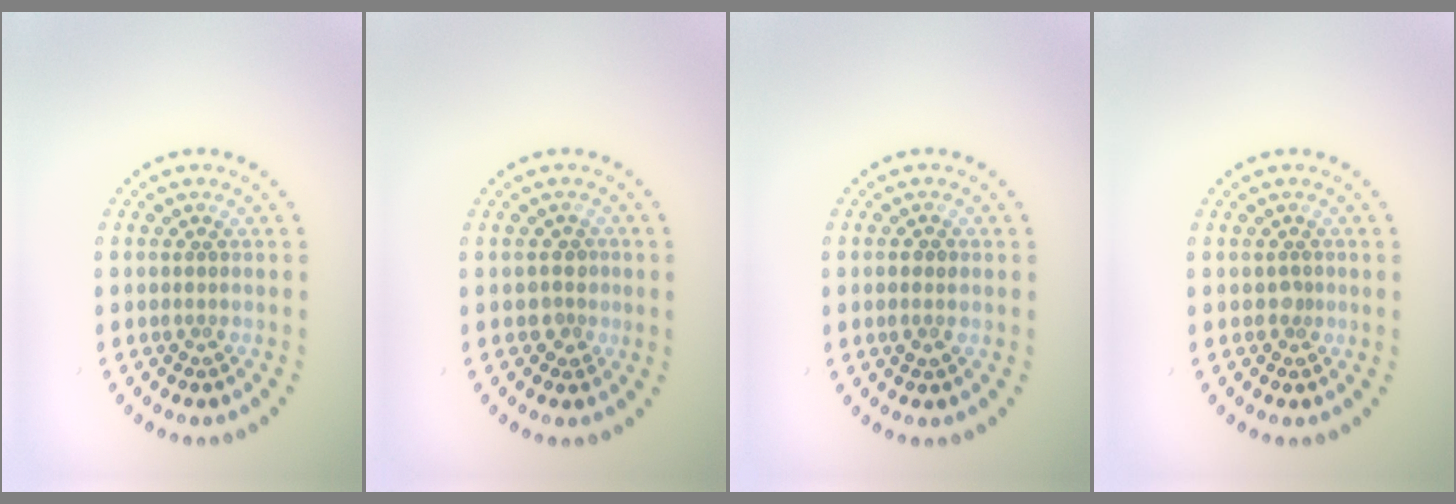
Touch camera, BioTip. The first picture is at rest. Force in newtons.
{"total": 1.4, "press": 1.3, "slide": 0.7}
{"total": 1.3, "press": 1.3, "slide": 0.4}
{"total": 0.8, "press": 0.5, "slide": 0.6}